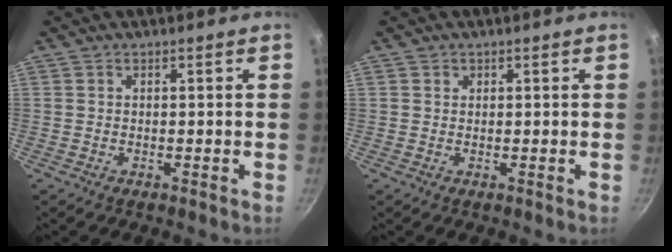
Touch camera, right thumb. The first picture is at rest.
{"total": 0.8, "force": [0.3, 0.7, 0.1], "torque": [0.002, 0.003, 0.003]}